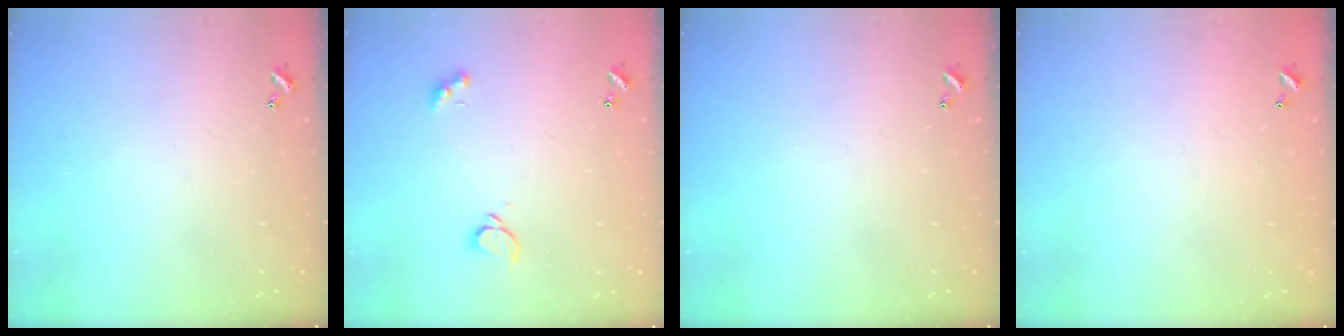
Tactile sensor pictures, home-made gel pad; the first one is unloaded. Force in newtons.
{"total": 1.9, "press": 1.8, "slide": 0.5}
{"total": 0.0}
{"total": 2.7, "press": 2.7, "slide": 0.1}